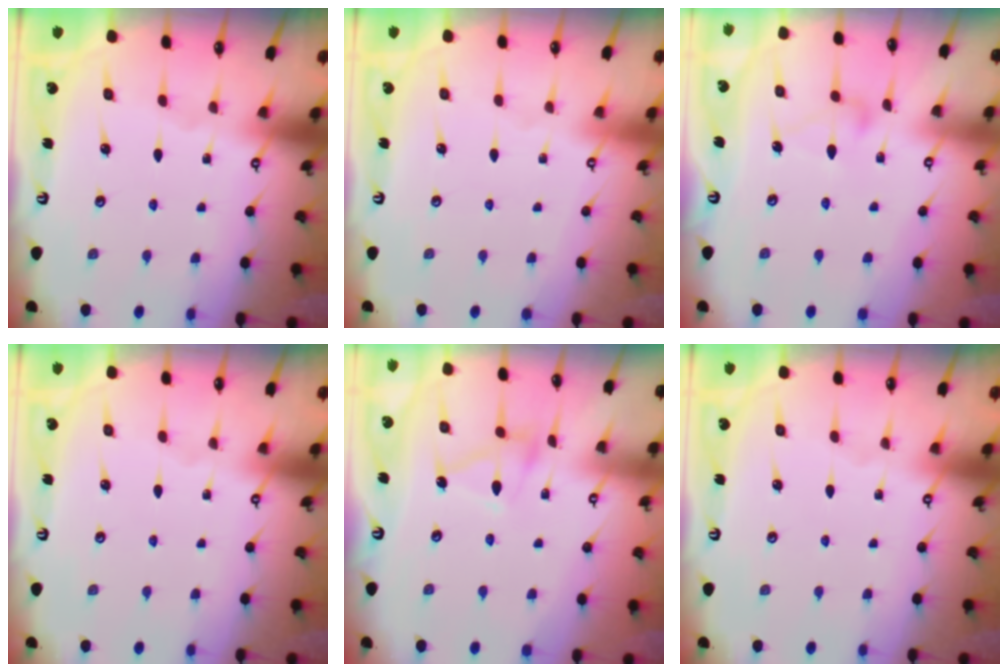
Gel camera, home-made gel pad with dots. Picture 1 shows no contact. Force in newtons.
{"total": 4.0, "press": 4.0, "slide": 0.1}
{"total": 6.6, "press": 6.6, "slide": 0.3}
{"total": 0.0}
{"total": 8.5, "press": 8.4, "slide": 0.6}
{"total": 0.0}